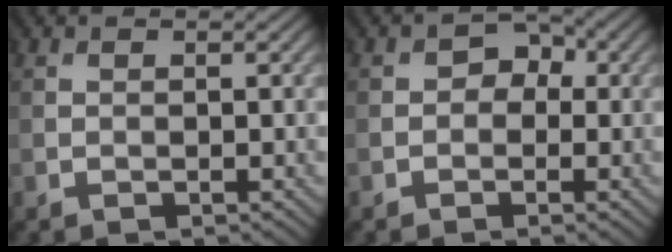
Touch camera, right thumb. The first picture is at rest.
{"total": 2.4, "force": [-0.2, 2.2, 1.0], "torque": [-0.006, 0.001, -0.012]}